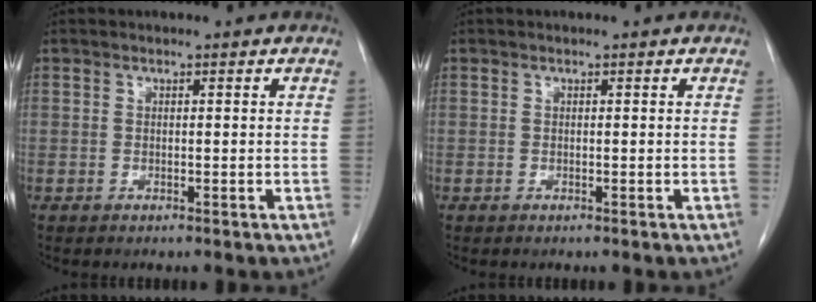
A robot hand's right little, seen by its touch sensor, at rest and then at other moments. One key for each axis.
{"total": 0.0}